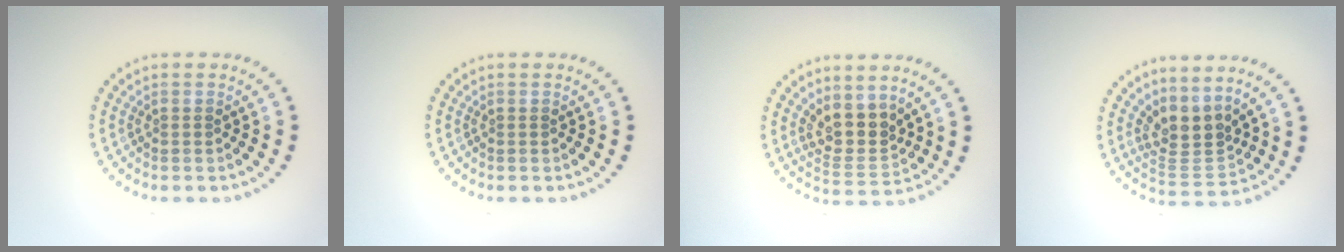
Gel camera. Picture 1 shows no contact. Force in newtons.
{"total": 0.0}
{"total": 3.6, "press": 2.9, "slide": 2.1}
{"total": 3.3, "press": 2.4, "slide": 2.3}